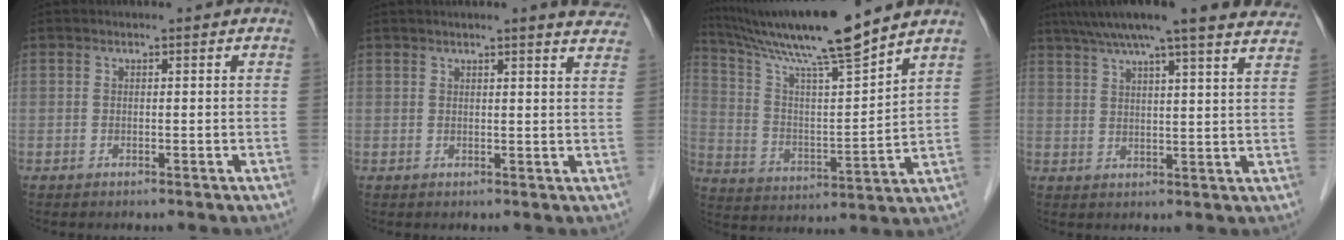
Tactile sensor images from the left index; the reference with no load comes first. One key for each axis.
{"total": 7.4, "fx": 6.5, "fy": 0.3, "fz": 3.5, "tx": -0.033, "ty": -0.006, "tz": 0.054}
{"total": 16.2, "fx": 13.7, "fy": -1.2, "fz": 8.5, "tx": -0.157, "ty": 0.006, "tz": 0.243}
{"total": 21.7, "fx": 18.6, "fy": 1.2, "fz": 11.1, "tx": -0.176, "ty": 0.017, "tz": 0.234}